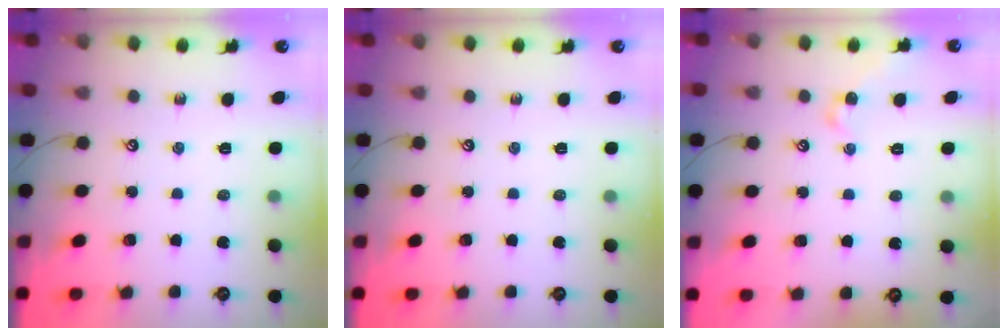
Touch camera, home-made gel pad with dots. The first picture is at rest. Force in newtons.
{"total": 0.0}
{"total": 2.1, "press": 2.0, "slide": 0.6}